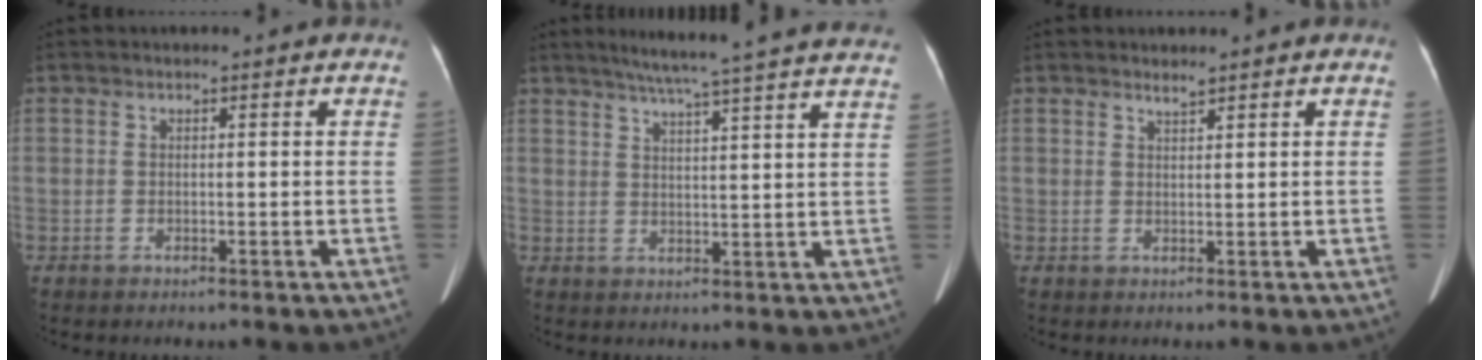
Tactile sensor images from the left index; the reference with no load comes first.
{"total": 19.6, "force": [17.2, -0.8, 9.4], "torque": [-0.144, -0.005, 0.213]}
{"total": 1.0, "force": [0.9, -0.1, 0.3], "torque": [-0.010, -0.001, 0.018]}